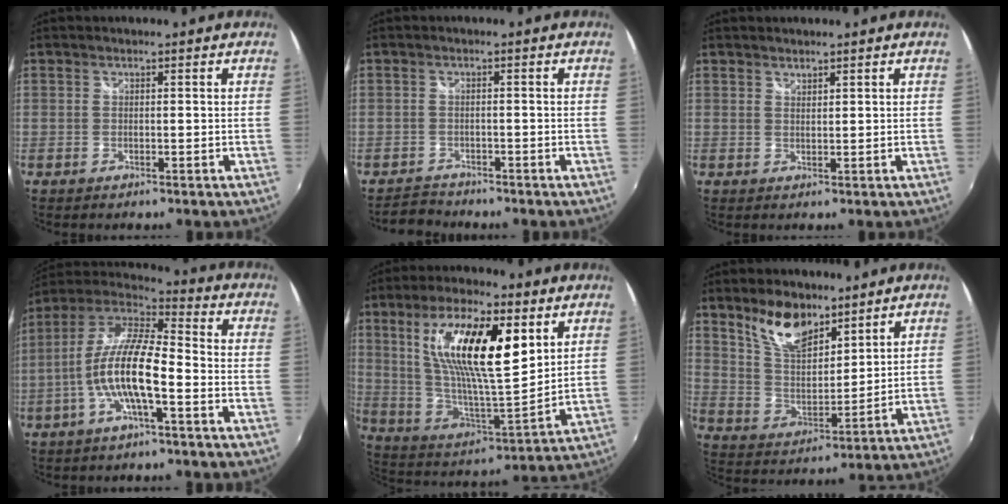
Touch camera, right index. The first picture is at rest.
{"total": 3.3, "force": [-3.0, 1.3, -0.1], "torque": [-0.013, 0.004, -0.059]}
{"total": 1.1, "force": [1.0, 0.3, 0.1], "torque": [0.000, 0.001, 0.018]}
{"total": 13.5, "force": [-4.2, 3.1, 12.4], "torque": [-0.243, 0.002, -0.082]}
{"total": 20.9, "force": [8.0, 6.4, 18.3], "torque": [-0.330, 0.004, 0.146]}
{"total": 11.0, "force": [7.9, 4.9, 5.9], "torque": [-0.106, 0.002, 0.152]}